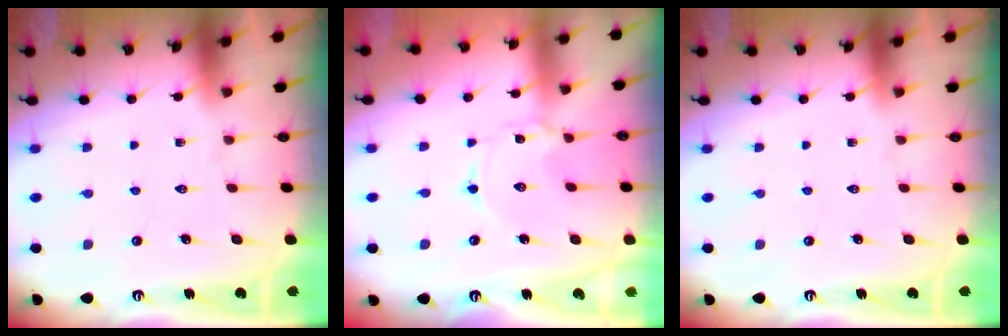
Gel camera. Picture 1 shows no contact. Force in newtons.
{"total": 0.8, "press": 0.8, "slide": 0.1}
{"total": 0.0}